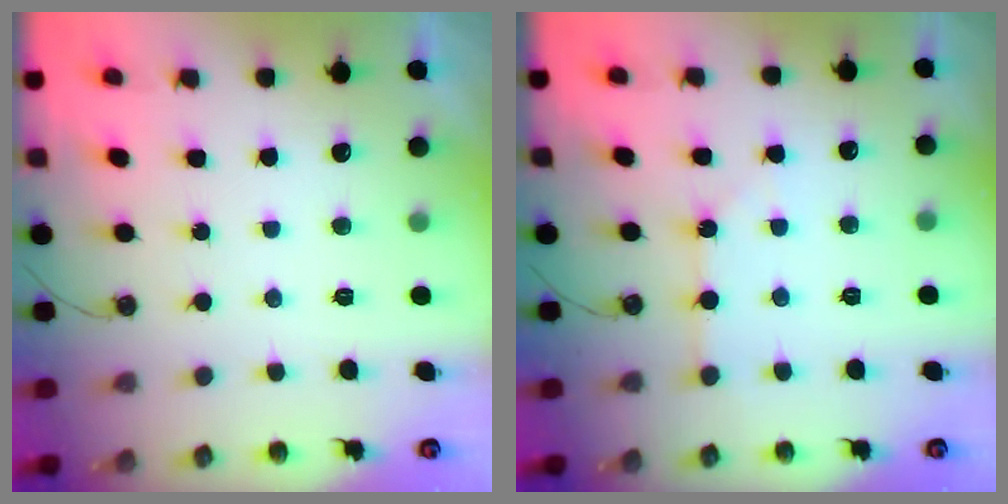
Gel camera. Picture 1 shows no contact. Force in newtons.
{"total": 1.8, "press": 1.7, "slide": 0.3}